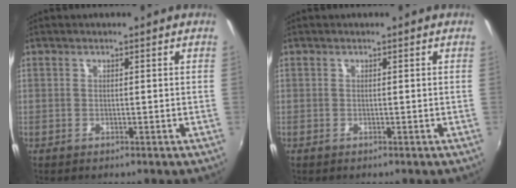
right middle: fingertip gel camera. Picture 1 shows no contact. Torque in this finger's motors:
{"motor_torque": [0.09, -0.19, 0.05, 0.00]}